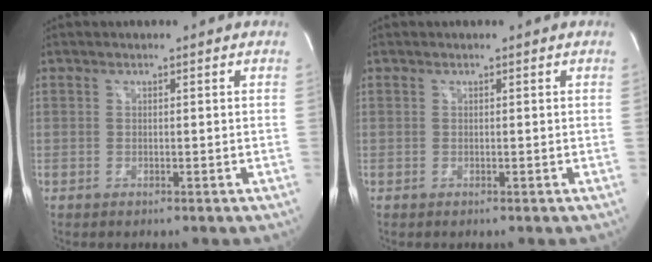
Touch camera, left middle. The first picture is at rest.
{"total": 0.0}